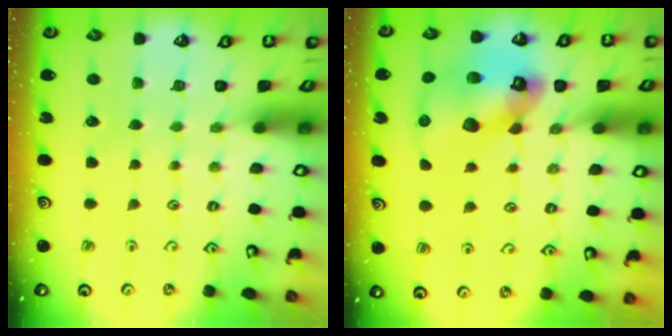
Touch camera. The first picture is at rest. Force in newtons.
{"total": 17.4, "press": 17.2, "slide": 2.5}